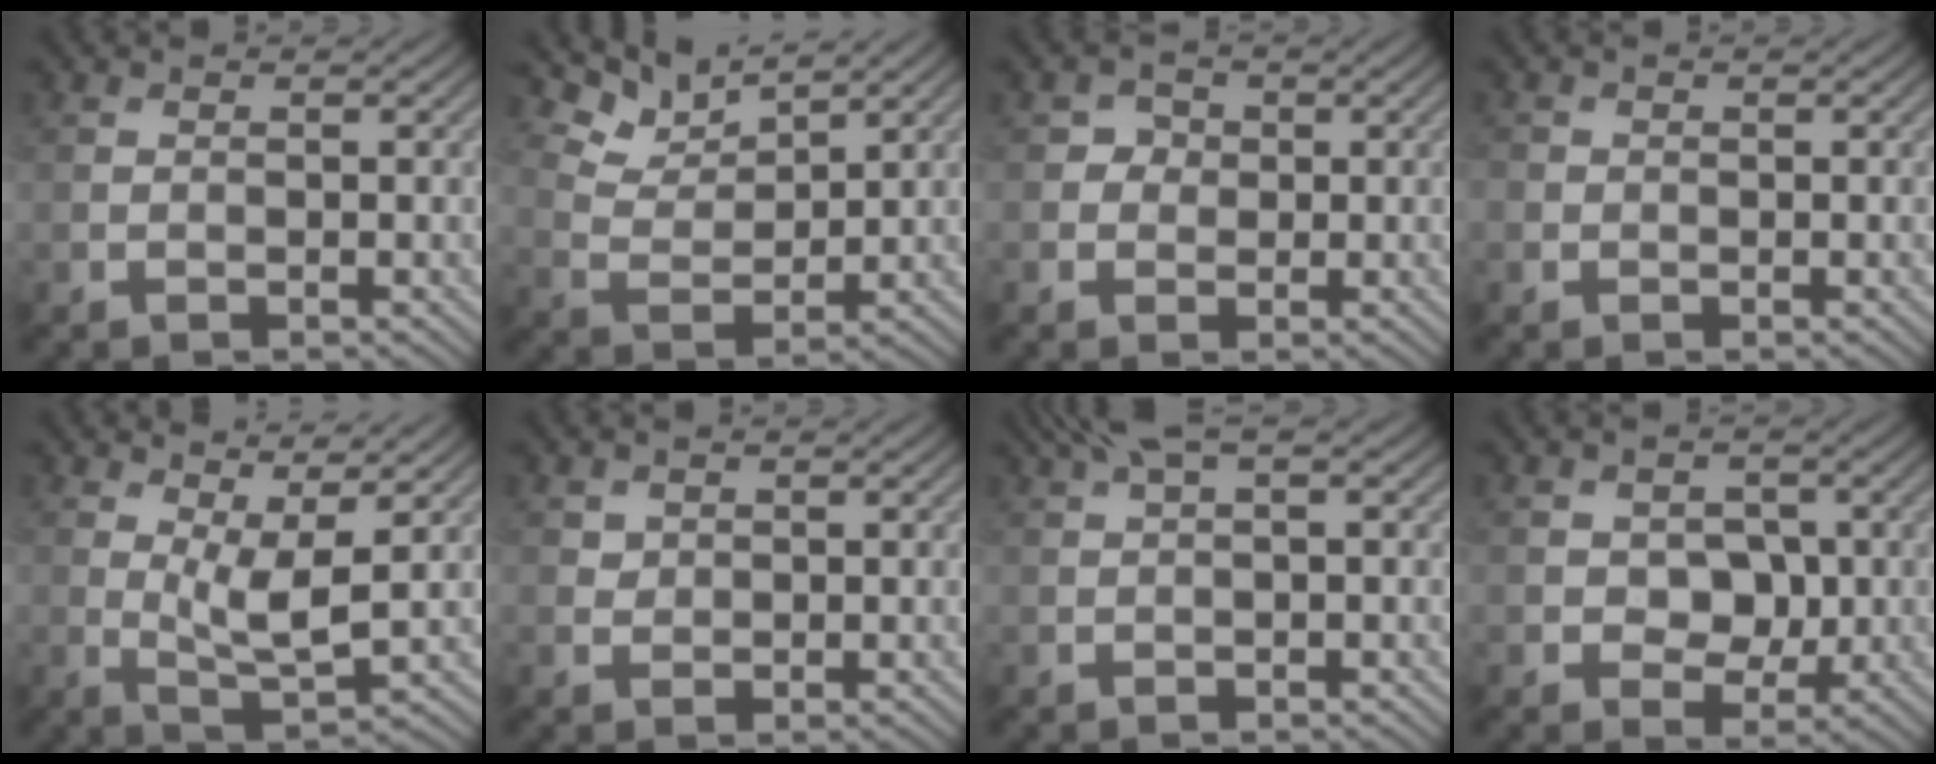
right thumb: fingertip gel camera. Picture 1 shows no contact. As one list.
[{"total": 5.6, "force": [4.7, 1.7, 2.6], "torque": [-0.069, 0.002, 0.095]}, {"total": 1.8, "force": [0.1, 1.7, 0.4], "torque": [-0.001, 0.000, -0.002]}, {"total": 0.8, "force": [-0.2, 0.8, 0.1], "torque": [0.000, -0.003, -0.008]}, {"total": 4.8, "force": [2.0, 1.4, 4.1], "torque": [-0.087, -0.004, 0.038]}, {"total": 1.3, "force": [0.7, 1.0, 0.3], "torque": [-0.007, -0.003, 0.015]}, {"total": 3.5, "force": [1.6, 0.7, 3.0], "torque": [-0.064, 0.018, 0.033]}, {"total": 4.2, "force": [-0.1, 3.4, 2.5], "torque": [-0.042, -0.005, -0.011]}]